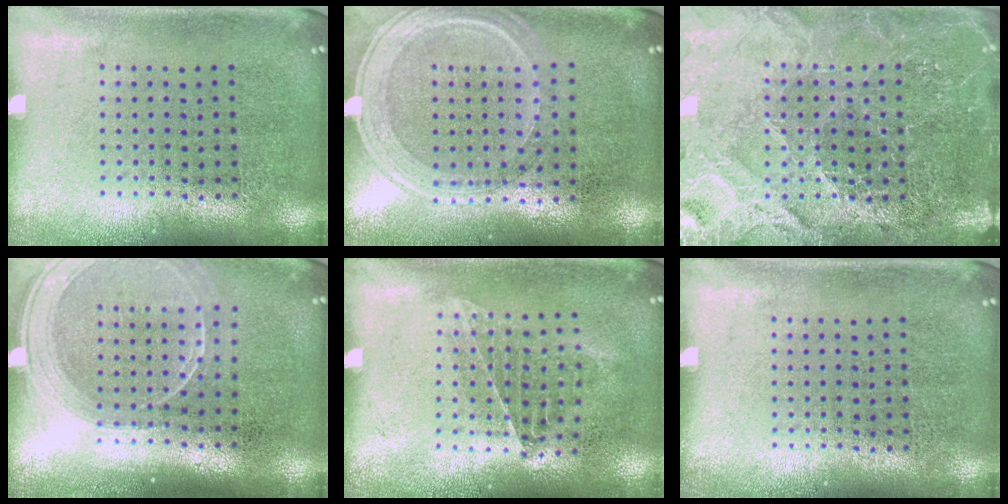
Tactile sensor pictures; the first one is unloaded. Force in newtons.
{"total": 1.2, "press": 1.2, "slide": 0.3}
{"total": 4.1, "press": 3.8, "slide": 1.4}
{"total": 1.9, "press": 1.8, "slide": 0.8}
{"total": 0.9, "press": 0.9, "slide": 0.3}
{"total": 0.0}